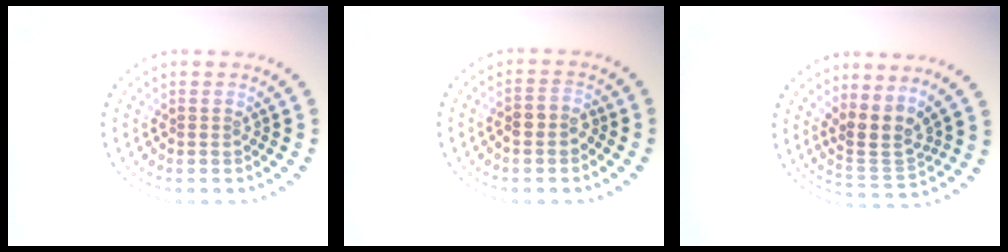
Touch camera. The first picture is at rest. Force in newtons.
{"total": 2.0, "press": 1.8, "slide": 0.8}
{"total": 3.1, "press": 2.4, "slide": 2.0}